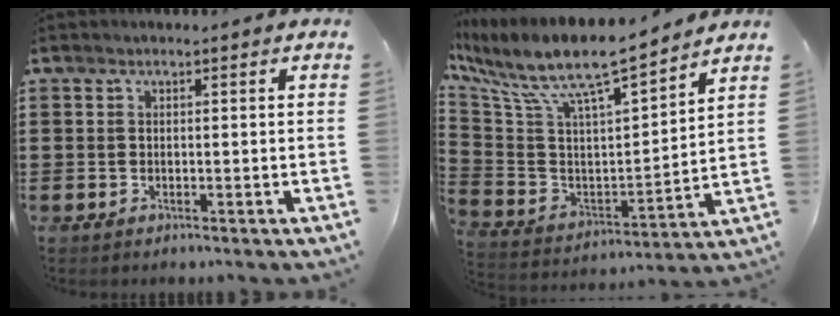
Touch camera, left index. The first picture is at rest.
{"total": 9.8, "force": [7.9, 1.8, 5.5], "torque": [-0.143, -0.060, 0.131]}